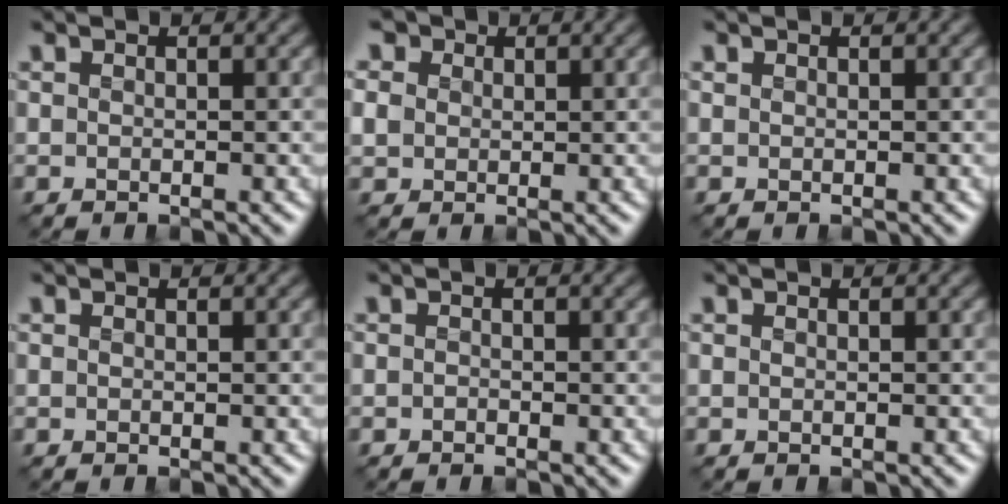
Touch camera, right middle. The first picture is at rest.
{"total": 4.2, "force": [1.6, 3.4, 1.8], "torque": [-0.072, 0.010, 0.025]}
{"total": 0.0}
{"total": 0.0}
{"total": 0.5, "force": [-0.5, 0.2, 0.1], "torque": [0.001, -0.007, -0.012]}
{"total": 0.0}